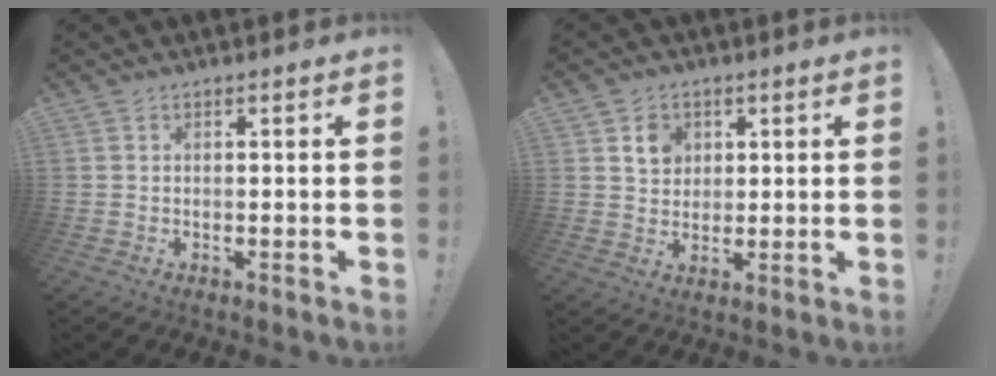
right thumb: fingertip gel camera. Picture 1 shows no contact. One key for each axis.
{"total": 5.9, "fx": 2.8, "fy": 4.9, "fz": 1.6, "tx": -0.014, "ty": -0.011, "tz": 0.048}